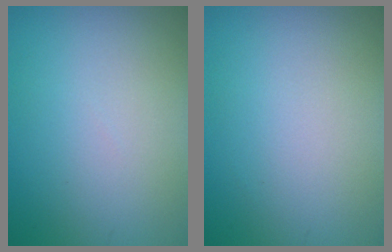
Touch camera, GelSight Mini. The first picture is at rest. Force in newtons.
{"total": 0.0}